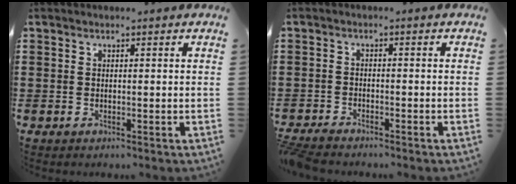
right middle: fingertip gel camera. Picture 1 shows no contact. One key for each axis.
{"total": 2.5, "fx": -2.4, "fy": 0.2, "fz": 0.5, "tx": -0.025, "ty": -0.003, "tz": -0.055}